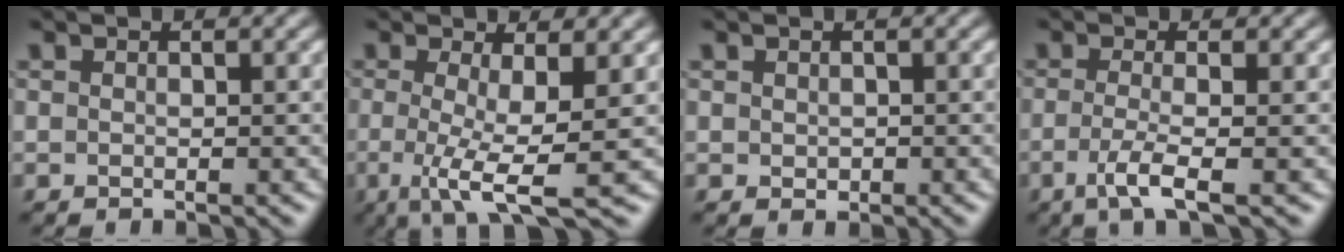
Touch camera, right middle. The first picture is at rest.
{"total": 5.6, "force": [-0.6, 1.1, 5.4], "torque": [-0.092, -0.014, -0.013]}
{"total": 0.6, "force": [0.0, 0.5, 0.3], "torque": [-0.003, -0.003, 0.003]}
{"total": 3.2, "force": [-1.2, 0.7, 2.9], "torque": [-0.057, -0.007, -0.030]}